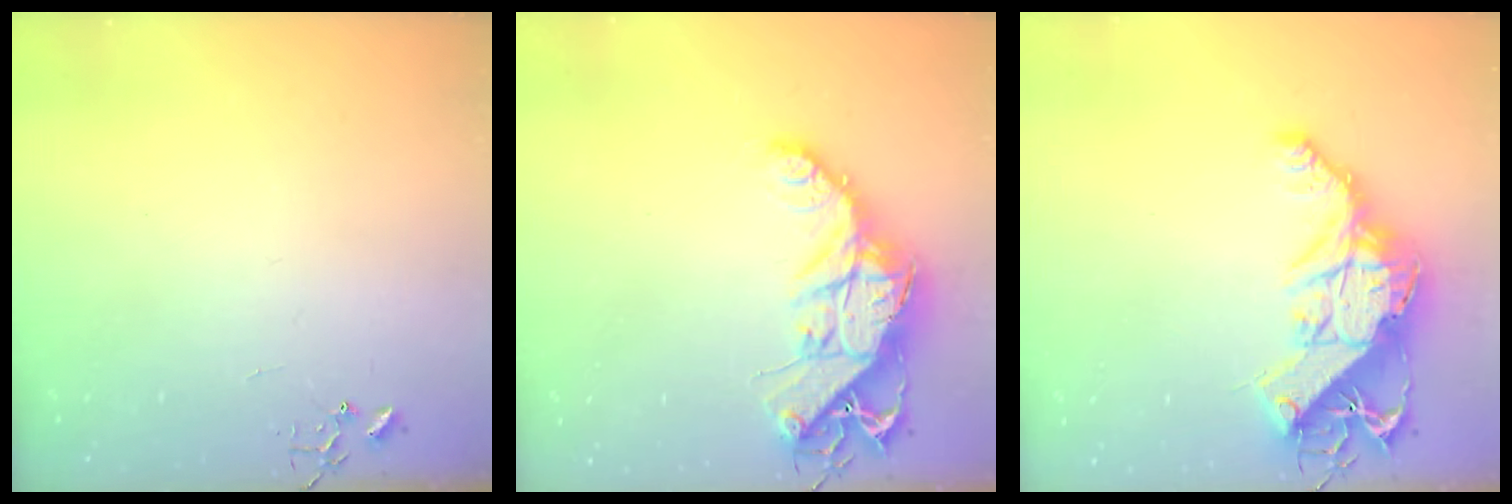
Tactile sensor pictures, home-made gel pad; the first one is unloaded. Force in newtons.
{"total": 16.1, "press": 16.1, "slide": 1.6}
{"total": 18.1, "press": 18.0, "slide": 1.6}